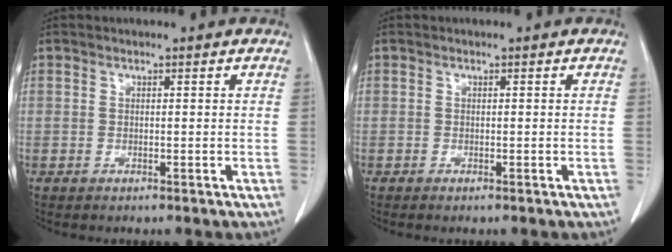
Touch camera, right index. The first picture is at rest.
{"total": 0.6, "force": [-0.5, 0.0, 0.4], "torque": [-0.011, -0.002, -0.007]}